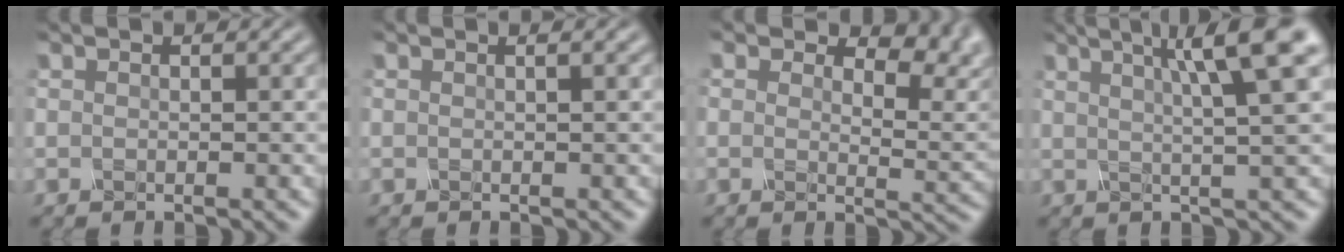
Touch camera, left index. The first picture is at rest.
{"total": 1.0, "force": [0.4, 0.4, 0.9], "torque": [-0.007, 0.001, -0.004]}
{"total": 7.1, "force": [3.7, 3.7, 4.8], "torque": [-0.063, 0.003, 0.053]}
{"total": 7.9, "force": [3.2, 1.4, 7.1], "torque": [-0.077, 0.025, 0.039]}